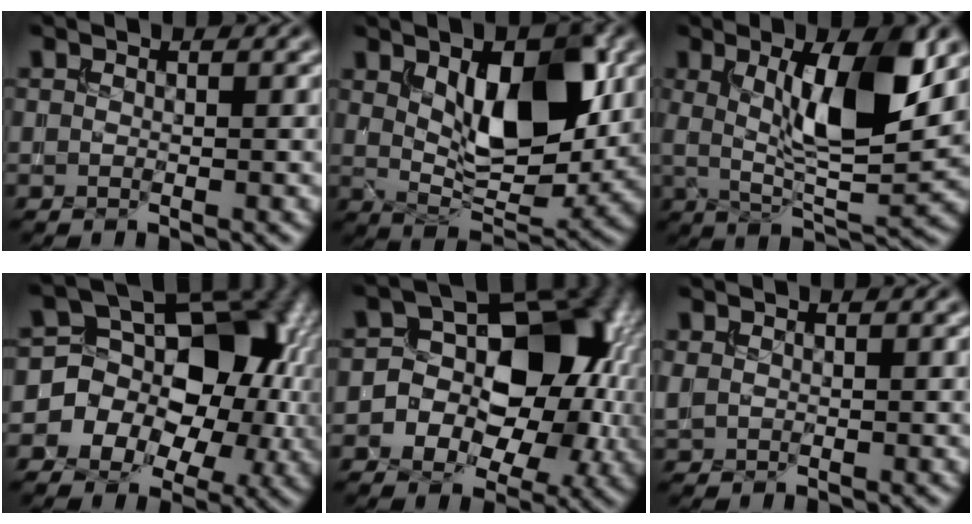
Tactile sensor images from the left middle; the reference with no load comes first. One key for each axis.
{"total": 9.4, "fx": 2.4, "fy": 4.5, "fz": 7.9, "tx": -0.128, "ty": -0.006, "tz": 0.043}
{"total": 8.8, "fx": 2.2, "fy": 2.4, "fz": 8.2, "tx": -0.138, "ty": -0.014, "tz": 0.041}
{"total": 10.6, "fx": -0.9, "fy": 8.5, "fz": 6.3, "tx": -0.046, "ty": 0.005, "tz": -0.038}
{"total": 11.1, "fx": -0.6, "fy": 8.1, "fz": 7.6, "tx": -0.059, "ty": 0.015, "tz": -0.028}
{"total": 0.9, "fx": 0.4, "fy": 0.6, "fz": 0.5, "tx": -0.016, "ty": 0.000, "tz": 0.012}